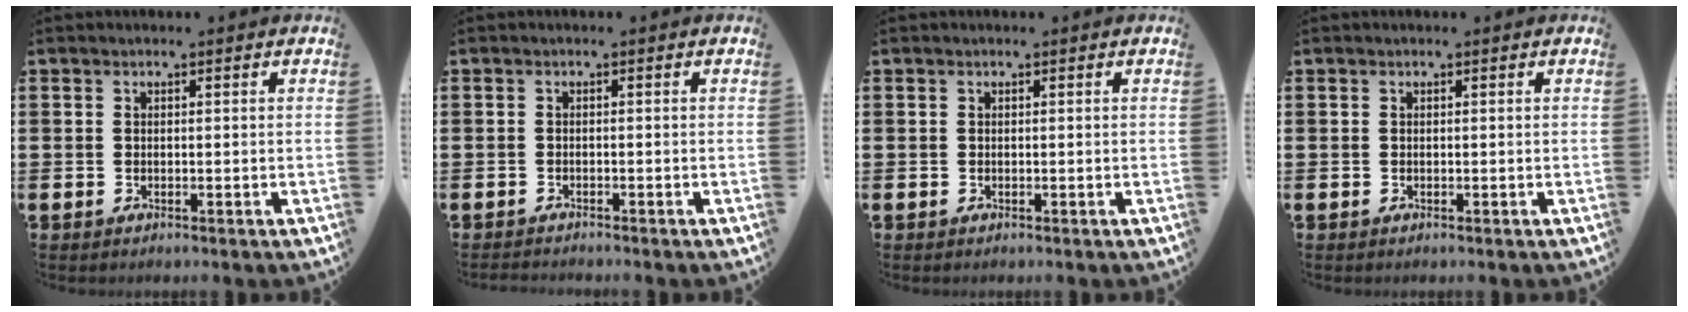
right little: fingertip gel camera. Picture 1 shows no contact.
{"total": 0.7, "force": [-0.7, 0.0, 0.0], "torque": [0.000, -0.002, -0.015]}
{"total": 0.0}
{"total": 0.0}